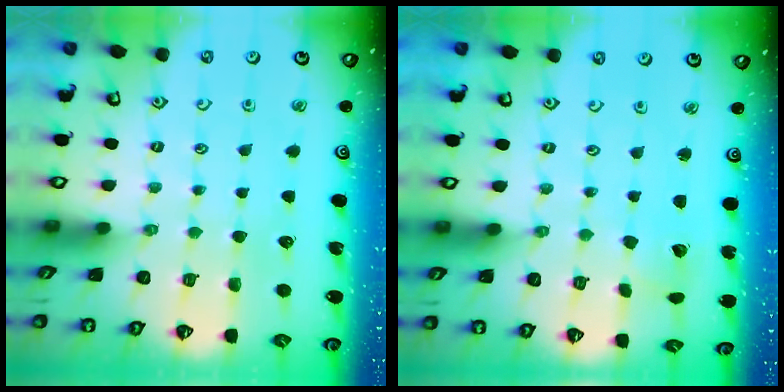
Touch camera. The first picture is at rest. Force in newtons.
{"total": 3.3, "press": 3.3, "slide": 0.1}